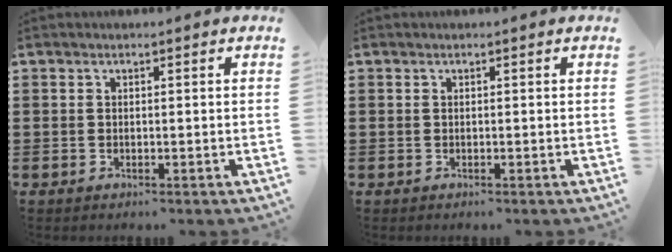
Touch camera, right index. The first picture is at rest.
{"total": 0.0}